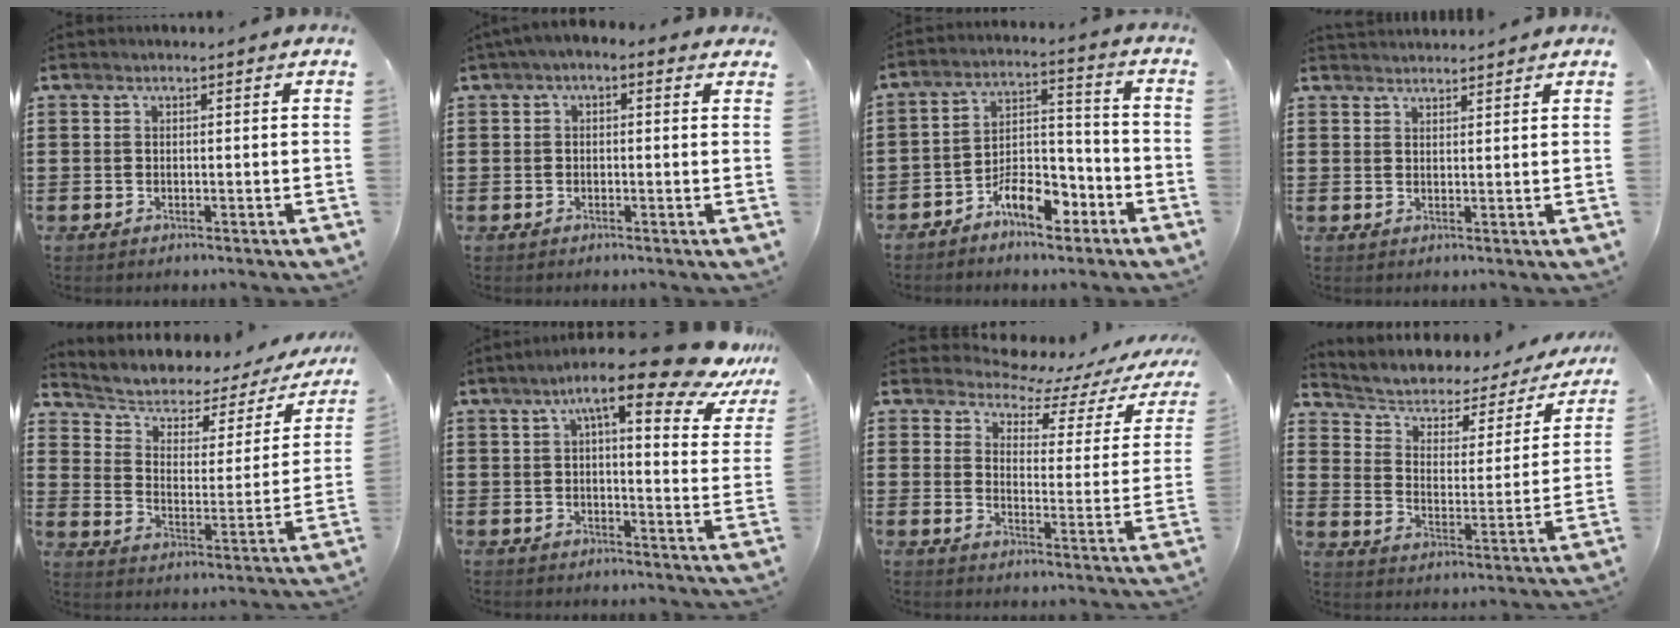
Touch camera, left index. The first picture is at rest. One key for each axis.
{"total": 1.5, "fx": -0.7, "fy": 0.8, "fz": 1.0, "tx": -0.027, "ty": 0.003, "tz": -0.020}
{"total": 8.6, "fx": -6.1, "fy": 3.6, "fz": 4.9, "tx": -0.088, "ty": 0.020, "tz": -0.113}
{"total": 1.8, "fx": 1.8, "fy": 0.1, "fz": -0.1, "tx": -0.003, "ty": 0.000, "tz": 0.035}
{"total": 3.6, "fx": 2.2, "fy": 2.3, "fz": 1.7, "tx": -0.054, "ty": -0.021, "tz": 0.029}
{"total": 12.8, "fx": 8.7, "fy": 2.2, "fz": 9.2, "tx": -0.152, "ty": -0.033, "tz": 0.138}
{"total": 4.3, "fx": 4.0, "fy": 1.1, "fz": 1.2, "tx": -0.043, "ty": -0.030, "tz": 0.062}
{"total": 3.5, "fx": 1.9, "fy": 2.3, "fz": 1.8, "tx": -0.052, "ty": -0.018, "tz": 0.023}